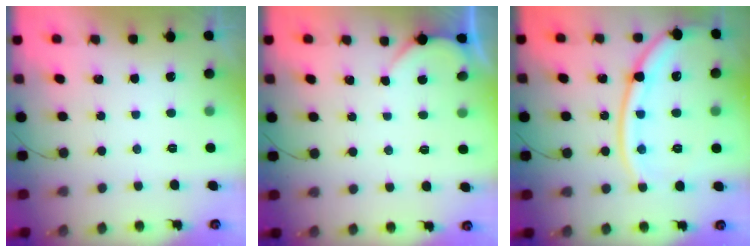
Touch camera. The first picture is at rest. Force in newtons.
{"total": 1.8, "press": 1.8, "slide": 0.2}
{"total": 17.9, "press": 17.8, "slide": 1.7}